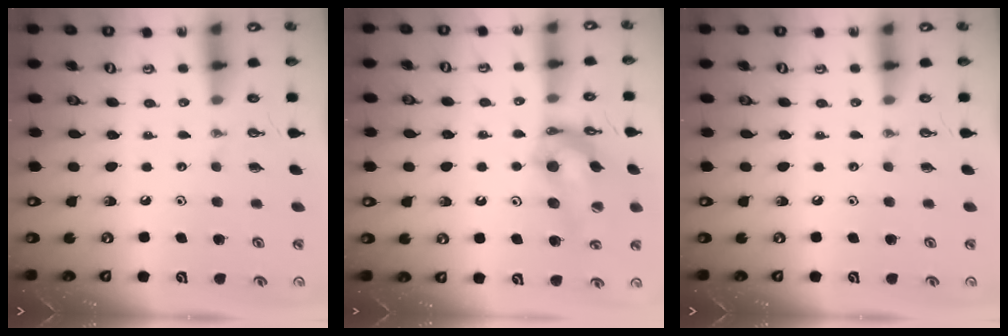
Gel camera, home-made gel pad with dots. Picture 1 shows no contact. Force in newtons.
{"total": 14.6, "press": 14.5, "slide": 1.6}
{"total": 0.0}